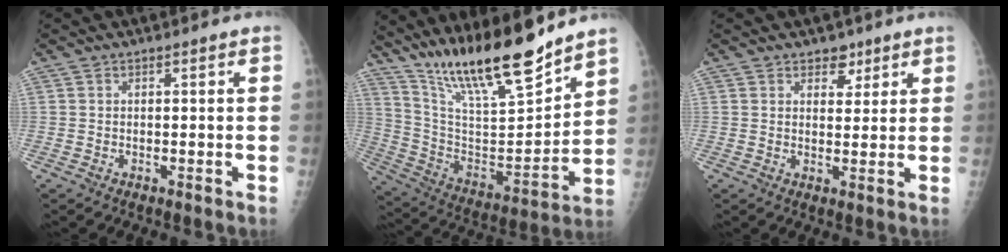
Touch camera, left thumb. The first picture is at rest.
{"total": 22.2, "force": [17.5, 4.2, 13.0], "torque": [-0.199, -0.093, 0.314]}
{"total": 3.8, "force": [2.5, 2.5, 1.5], "torque": [0.004, -0.015, 0.038]}